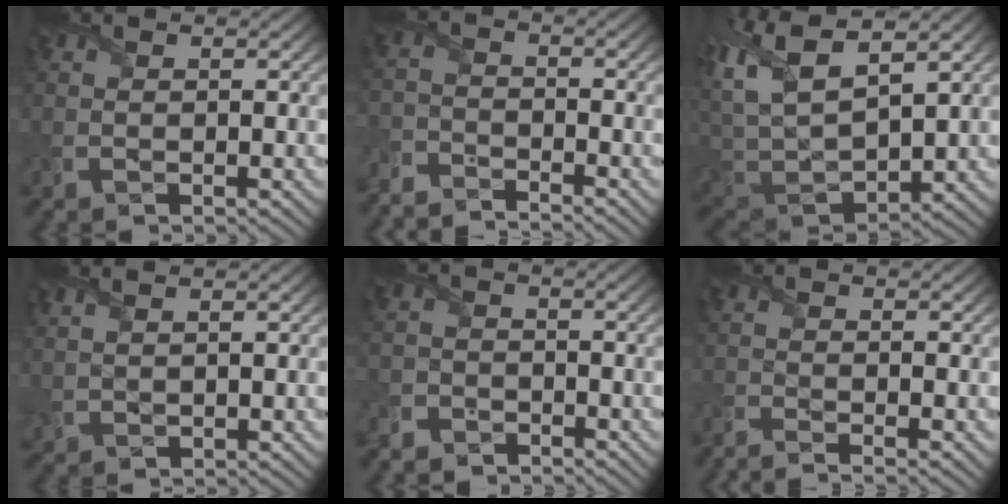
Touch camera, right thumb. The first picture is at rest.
{"total": 4.2, "force": [-4.2, 0.3, 0.2], "torque": [-0.004, -0.006, -0.097]}
{"total": 13.9, "force": [5.0, 6.6, 11.2], "torque": [-0.283, 0.007, 0.092]}
{"total": 1.7, "force": [1.4, 0.1, 1.0], "torque": [-0.027, 0.004, 0.037]}
{"total": 3.4, "force": [-3.0, 1.5, 0.2], "torque": [-0.004, 0.002, -0.066]}
{"total": 2.7, "force": [-2.4, -0.4, 1.1], "torque": [-0.026, -0.006, -0.057]}